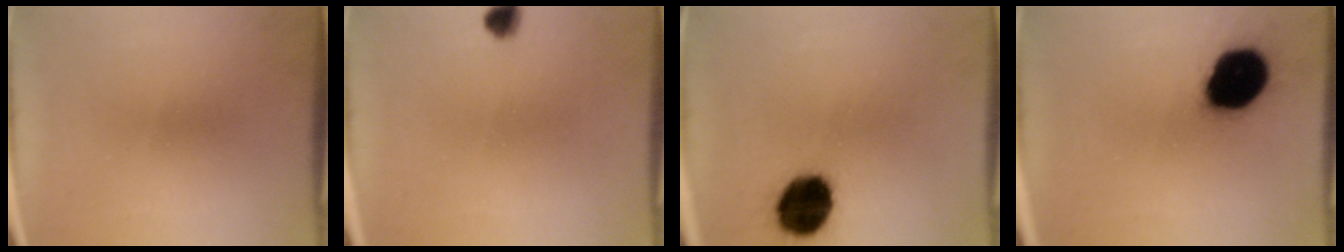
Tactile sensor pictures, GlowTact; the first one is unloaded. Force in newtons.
{"total": 2.4}
{"total": 14.4}
{"total": 19.3}